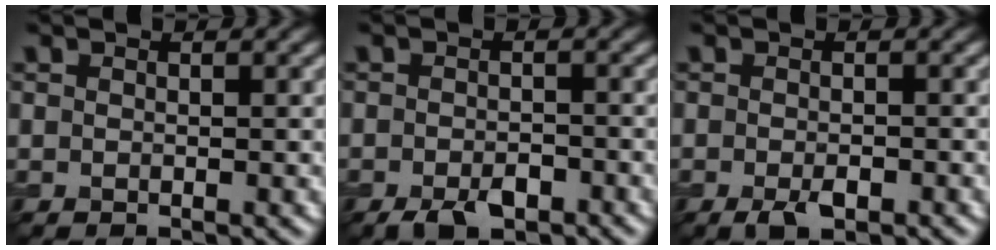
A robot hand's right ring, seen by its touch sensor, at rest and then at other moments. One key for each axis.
{"total": 2.8, "fx": -1.8, "fy": 1.3, "fz": 1.8, "tx": -0.029, "ty": -0.001, "tz": -0.032}
{"total": 2.1, "fx": -1.1, "fy": 0.8, "fz": 1.6, "tx": -0.029, "ty": -0.005, "tz": -0.020}